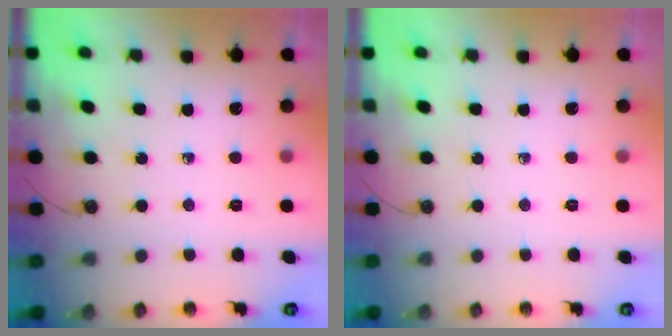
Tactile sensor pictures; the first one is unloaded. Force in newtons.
{"total": 0.0}